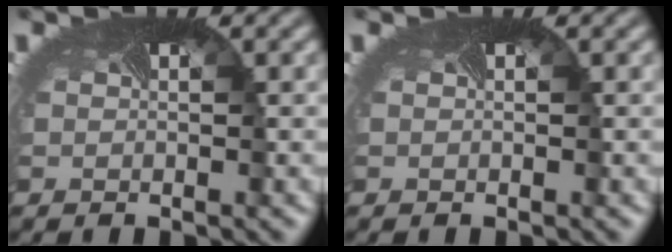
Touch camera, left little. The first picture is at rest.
{"total": 0.0}